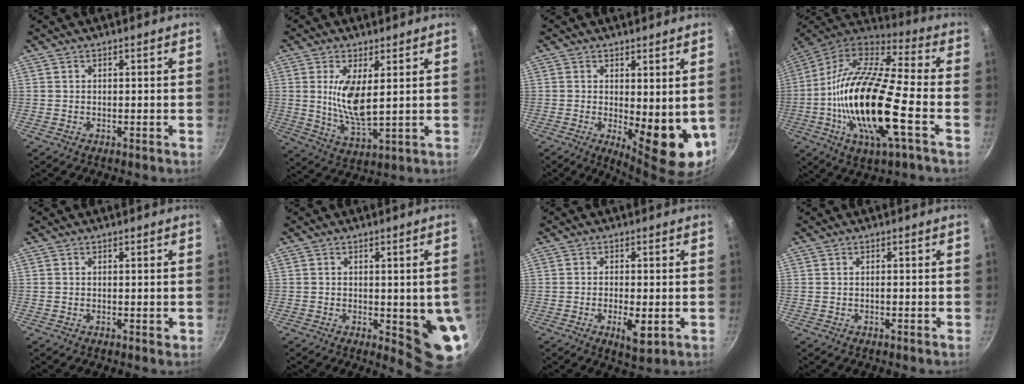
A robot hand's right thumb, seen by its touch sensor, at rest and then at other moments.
{"total": 8.9, "force": [2.1, 3.1, 8.1], "torque": [-0.156, -0.026, 0.047]}
{"total": 10.4, "force": [0.1, 4.1, 9.6], "torque": [-0.106, -0.014, 0.013]}
{"total": 24.1, "force": [-5.5, 7.2, 22.3], "torque": [-0.424, 0.024, -0.123]}
{"total": 0.6, "force": [0.1, 0.2, 0.5], "torque": [-0.006, 0.002, -0.001]}
{"total": 9.4, "force": [-1.5, 2.9, 8.9], "torque": [-0.078, -0.006, -0.014]}
{"total": 4.5, "force": [-1.2, 1.6, 4.0], "torque": [-0.066, -0.005, -0.018]}
{"total": 0.0}